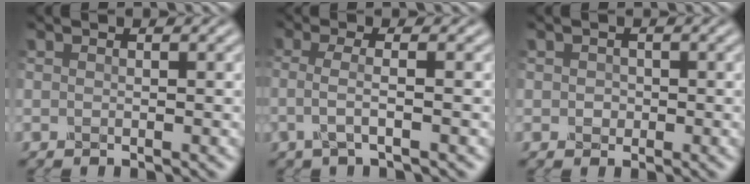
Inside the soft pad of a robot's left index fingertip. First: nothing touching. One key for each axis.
{"total": 1.7, "fx": -0.6, "fy": 0.1, "fz": 1.6, "tx": -0.042, "ty": 0.002, "tz": -0.021}
{"total": 0.7, "fx": 0.0, "fy": 0.6, "fz": -0.4, "tx": -0.002, "ty": -0.003, "tz": -0.001}